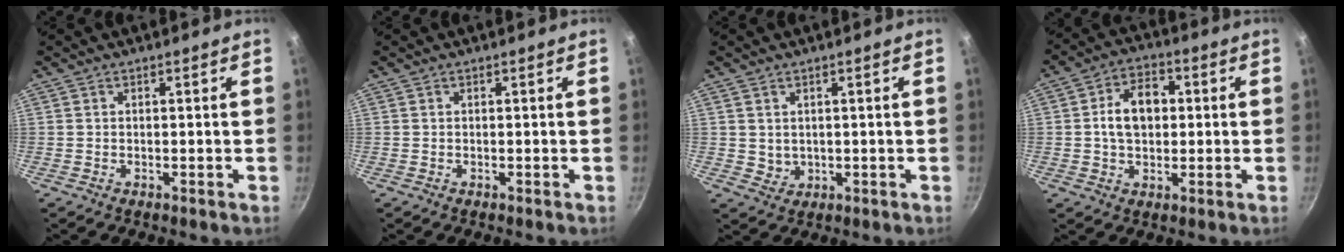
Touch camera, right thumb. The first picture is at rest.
{"total": 0.0}
{"total": 2.4, "force": [0.9, 2.0, 1.0], "torque": [-0.008, -0.005, 0.024]}
{"total": 9.5, "force": [0.8, 6.6, 6.8], "torque": [-0.088, 0.018, 0.005]}